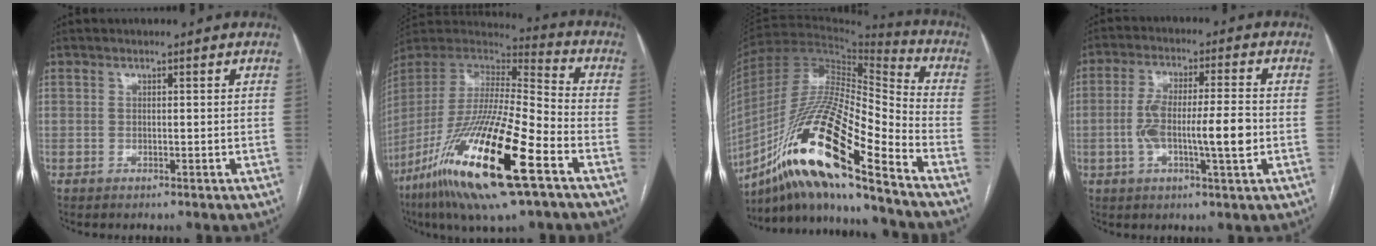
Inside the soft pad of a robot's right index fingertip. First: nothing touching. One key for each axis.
{"total": 25.9, "fx": -12.7, "fy": 3.0, "fz": 22.4, "tx": -0.452, "ty": -0.066, "tz": -0.240}
{"total": 21.9, "fx": -13.5, "fy": 1.7, "fz": 17.1, "tx": -0.340, "ty": -0.024, "tz": -0.249}
{"total": 10.3, "fx": -1.7, "fy": 1.4, "fz": 10.0, "tx": -0.183, "ty": 0.009, "tz": -0.033}